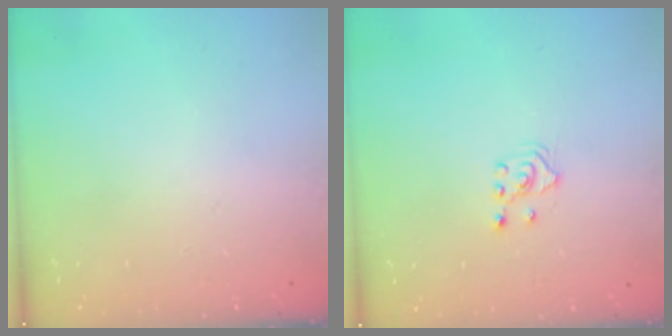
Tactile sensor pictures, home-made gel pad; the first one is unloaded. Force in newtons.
{"total": 3.2, "press": 3.1, "slide": 1.0}